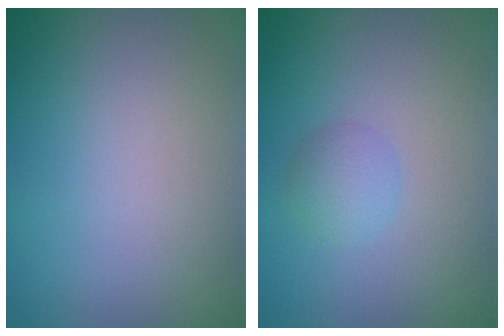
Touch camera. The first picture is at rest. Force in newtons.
{"total": 1.8, "press": 1.8, "slide": 0.0}